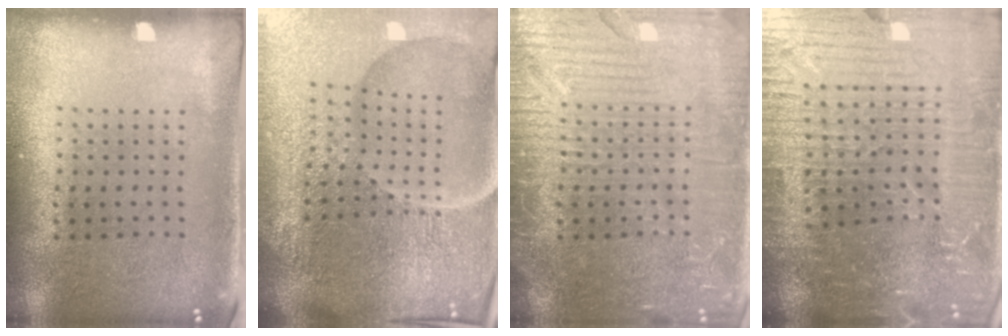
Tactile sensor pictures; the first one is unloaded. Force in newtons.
{"total": 6.8, "press": 6.0, "slide": 3.1}
{"total": 4.1, "press": 4.1, "slide": 0.5}
{"total": 6.3, "press": 5.6, "slide": 2.7}